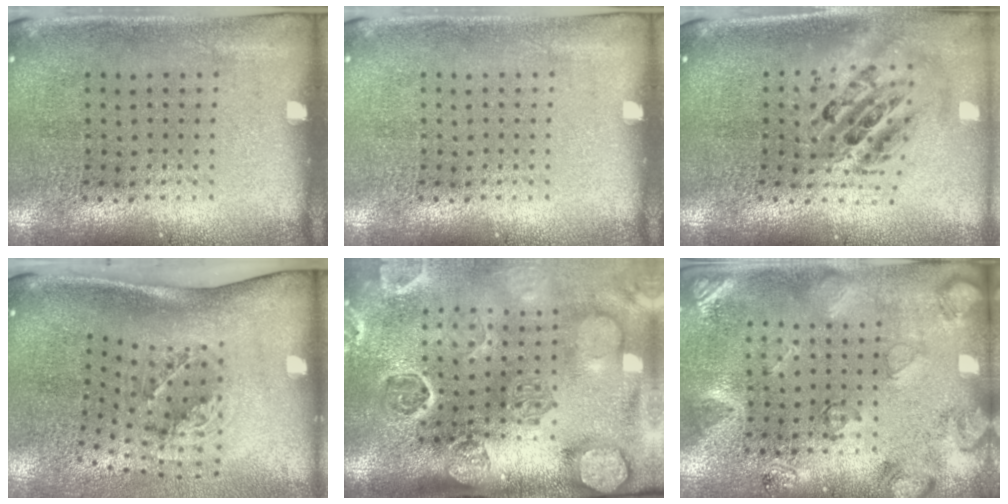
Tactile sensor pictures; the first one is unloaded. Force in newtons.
{"total": 0.0}
{"total": 2.3, "press": 1.7, "slide": 1.5}
{"total": 2.0, "press": 1.3, "slide": 1.5}
{"total": 4.5, "press": 3.4, "slide": 2.9}
{"total": 2.6, "press": 1.7, "slide": 1.9}